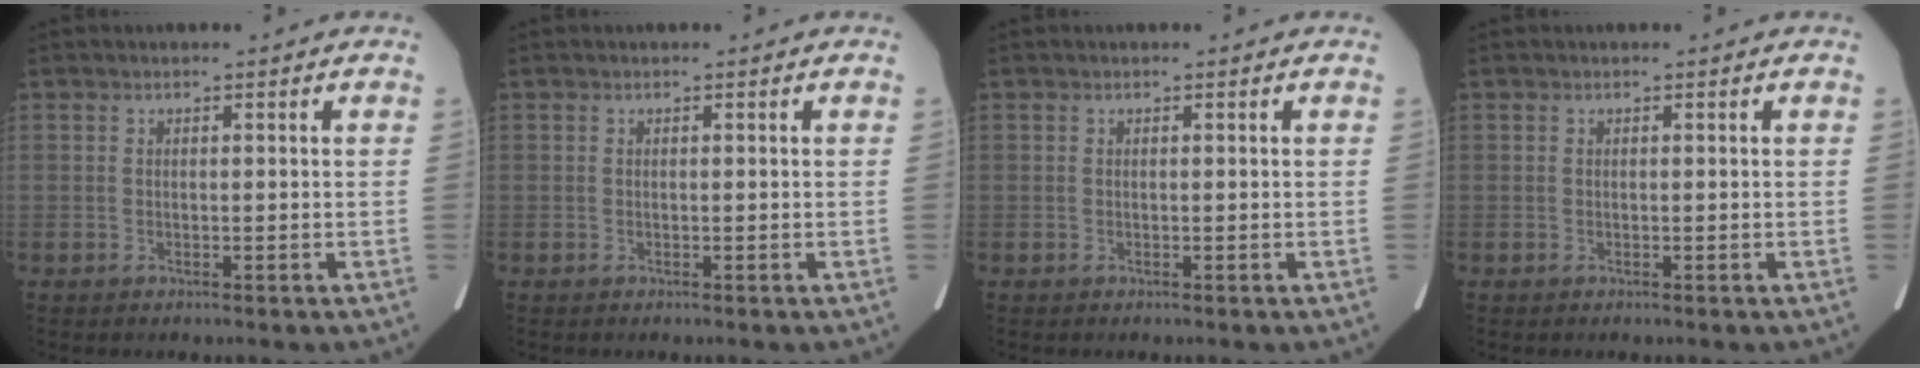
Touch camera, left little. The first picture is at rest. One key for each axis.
{"total": 0.0}
{"total": 0.0}
{"total": 0.0}